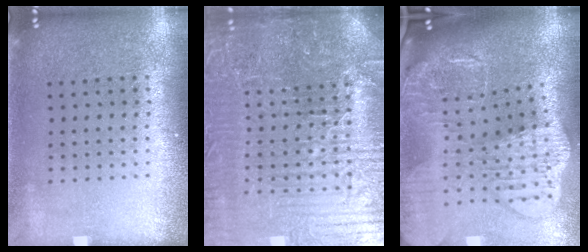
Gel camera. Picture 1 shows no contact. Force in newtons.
{"total": 6.7, "press": 6.0, "slide": 2.9}
{"total": 4.0, "press": 3.1, "slide": 2.6}